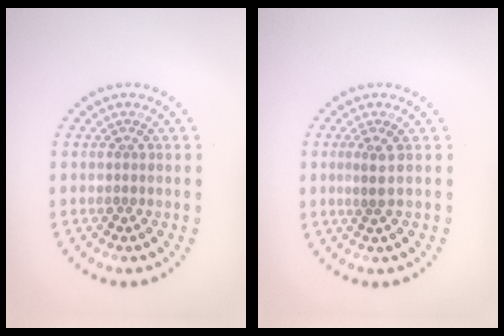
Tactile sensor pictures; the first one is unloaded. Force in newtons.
{"total": 1.3, "press": 1.0, "slide": 0.8}